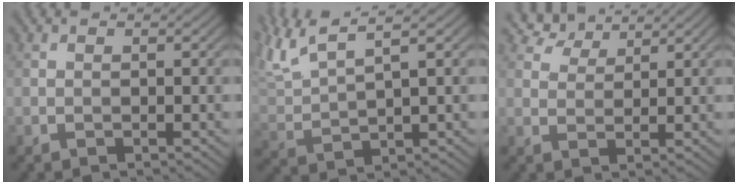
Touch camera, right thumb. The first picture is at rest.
{"total": 7.8, "force": [5.0, 1.8, 5.7], "torque": [-0.138, 0.028, 0.100]}
{"total": 3.6, "force": [2.8, 1.7, 1.6], "torque": [-0.040, 0.008, 0.060]}